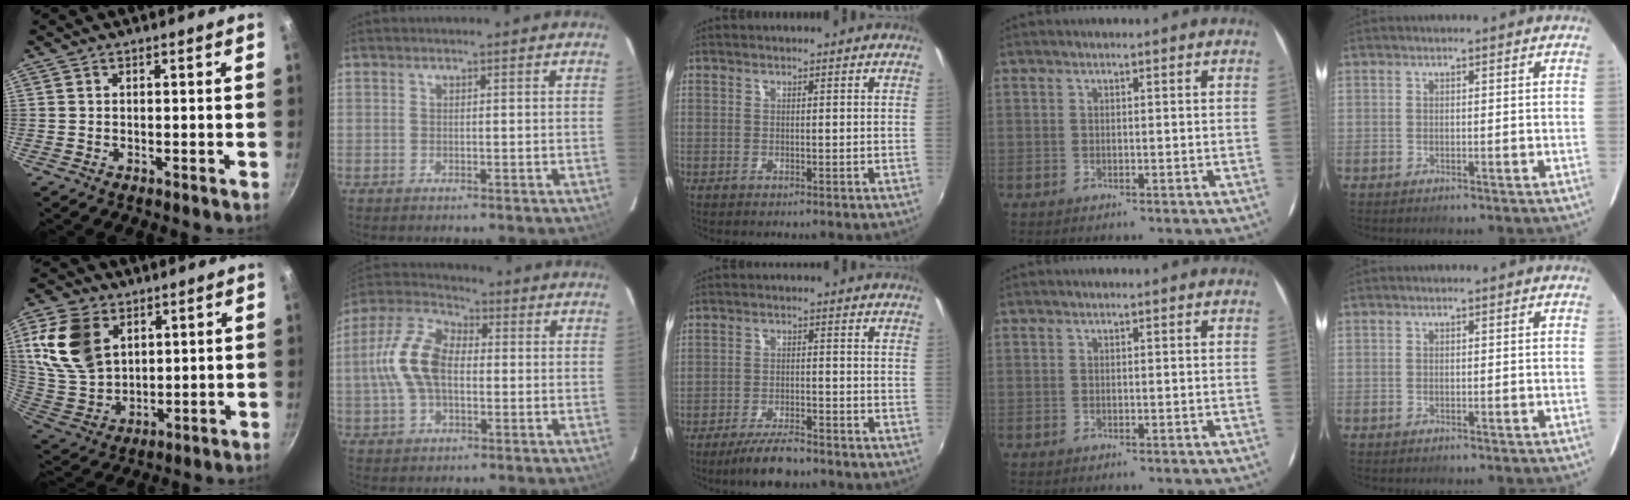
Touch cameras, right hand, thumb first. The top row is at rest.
{"thumb": {"total": 15.6, "force": [5.7, 10.7, 9.8], "torque": [-0.171, -0.017, 0.124]}, "index": {"total": 12.6, "force": [-0.2, 7.3, 10.2], "torque": [-0.220, 0.022, -0.007]}, "middle": {"total": 6.8, "force": [-5.6, 1.6, 3.4], "torque": [-0.078, -0.006, -0.095]}}